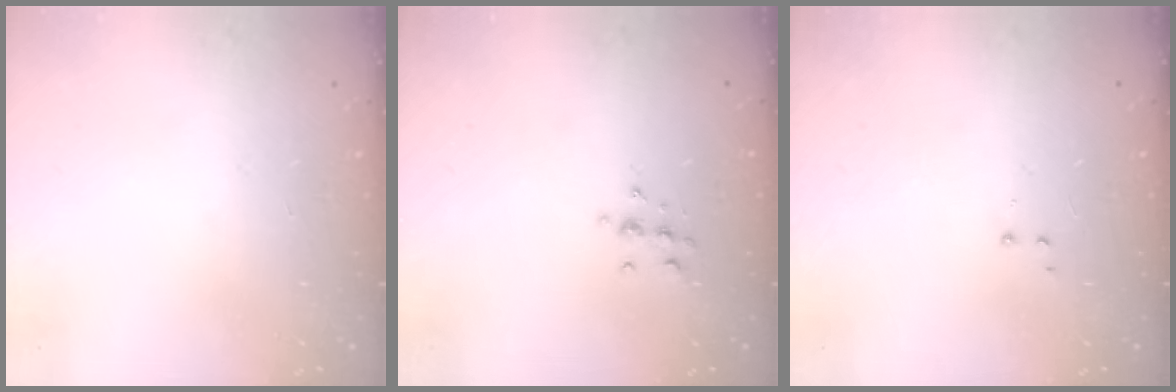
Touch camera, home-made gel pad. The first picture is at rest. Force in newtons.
{"total": 8.5, "press": 8.4, "slide": 0.8}
{"total": 3.0, "press": 2.9, "slide": 0.7}